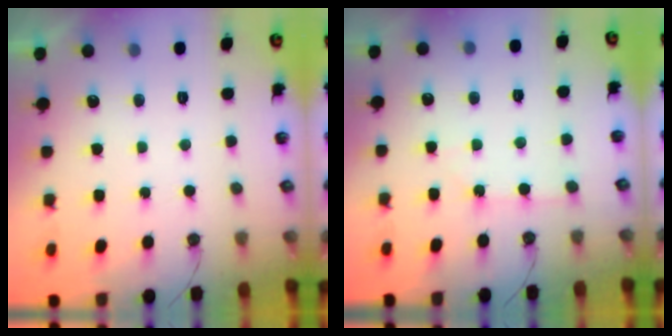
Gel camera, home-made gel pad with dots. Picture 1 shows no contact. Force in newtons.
{"total": 2.0, "press": 2.0, "slide": 0.2}